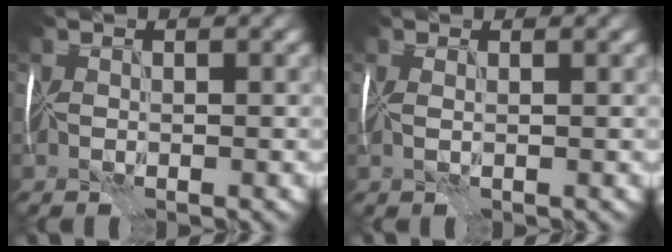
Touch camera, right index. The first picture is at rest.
{"total": 1.4, "force": [0.9, 0.6, 0.8], "torque": [-0.010, 0.014, 0.004]}